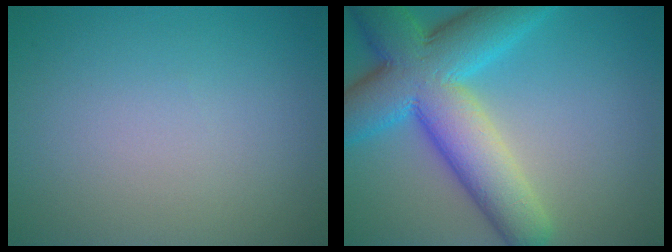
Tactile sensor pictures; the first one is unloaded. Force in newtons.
{"total": 11.6, "press": 11.6, "slide": 0.1}